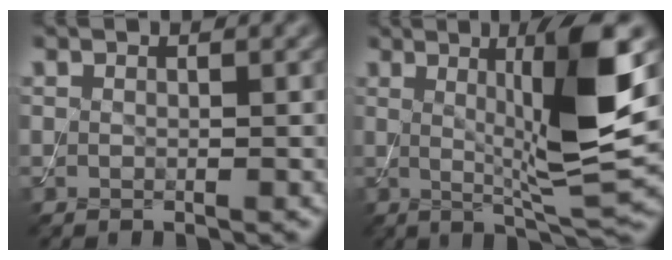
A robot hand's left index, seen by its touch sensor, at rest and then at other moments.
{"total": 9.8, "force": [1.6, 1.5, 9.5], "torque": [-0.136, -0.012, 0.033]}